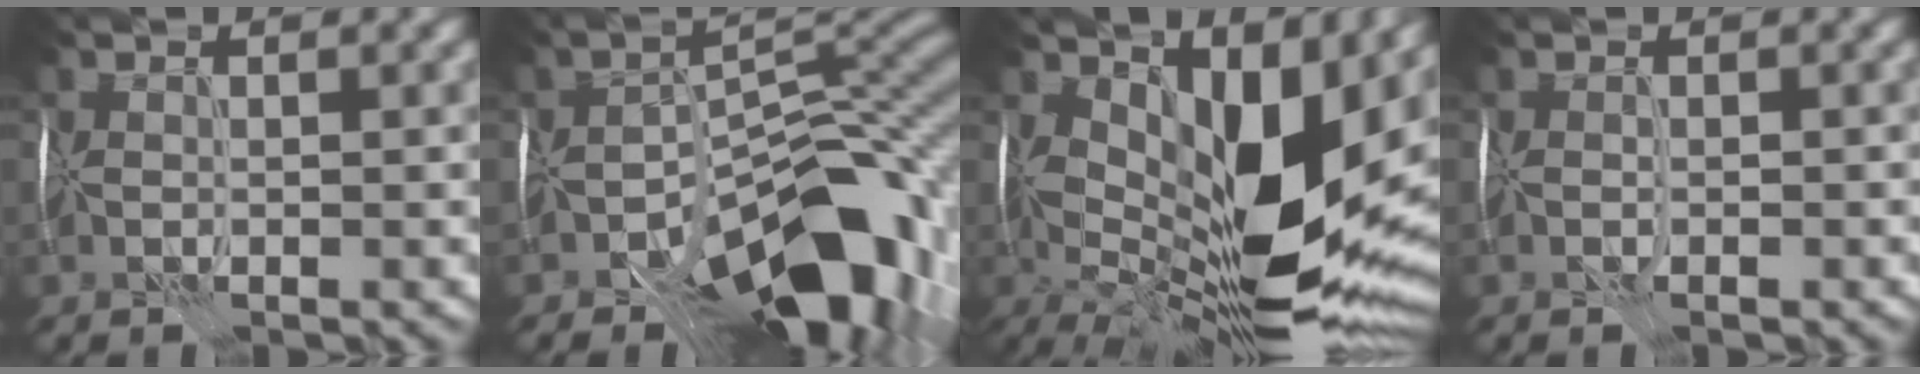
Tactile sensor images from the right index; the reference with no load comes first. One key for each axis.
{"total": 12.5, "fx": -6.8, "fy": 6.0, "fz": 8.6, "tx": -0.109, "ty": 0.003, "tz": -0.120}
{"total": 15.1, "fx": 3.4, "fy": 7.0, "fz": 12.9, "tx": -0.219, "ty": -0.021, "tz": 0.063}
{"total": 0.8, "fx": -0.3, "fy": 0.4, "fz": 0.6, "tx": -0.012, "ty": 0.002, "tz": -0.005}